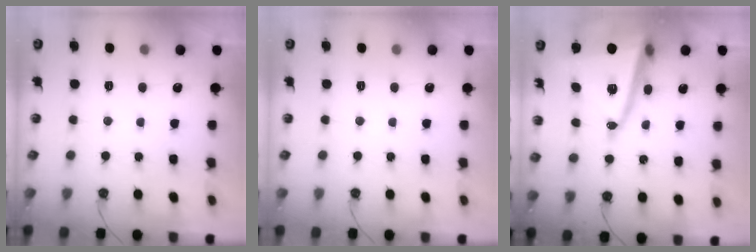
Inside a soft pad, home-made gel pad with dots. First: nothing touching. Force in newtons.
{"total": 0.0}
{"total": 17.8, "press": 17.6, "slide": 2.6}